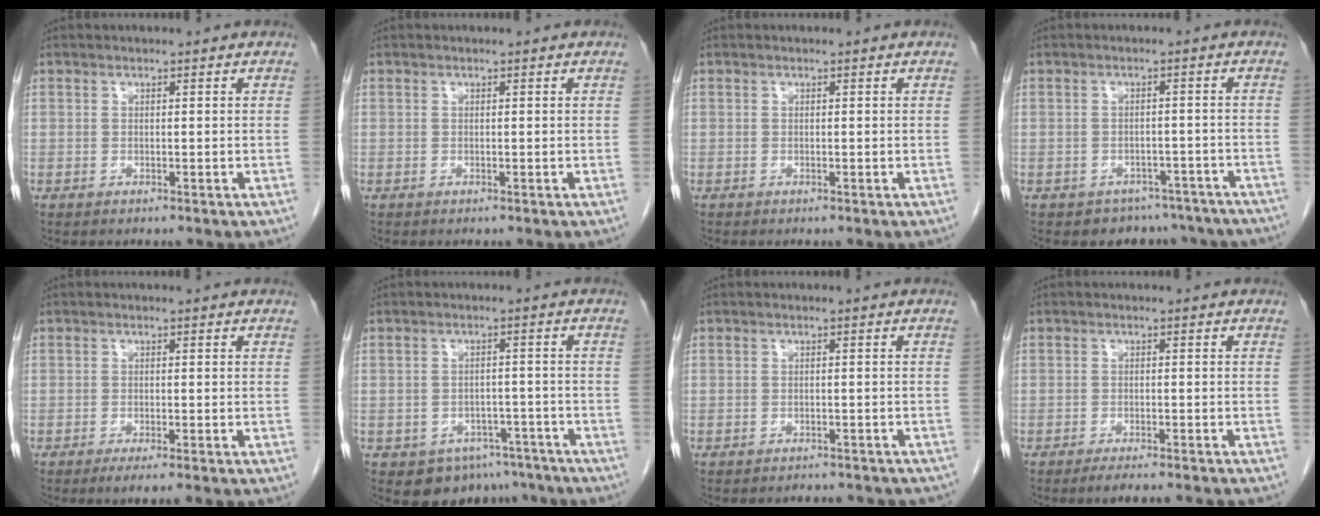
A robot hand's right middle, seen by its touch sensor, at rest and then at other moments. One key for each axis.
{"total": 0.0}
{"total": 0.0}
{"total": 9.4, "fx": -7.7, "fy": 5.2, "fz": 1.0, "tx": -0.002, "ty": 0.018, "tz": -0.077}
{"total": 3.0, "fx": -2.2, "fy": -0.3, "fz": 2.1, "tx": -0.025, "ty": -0.005, "tz": -0.031}
{"total": 7.8, "fx": -5.8, "fy": 5.0, "fz": 1.7, "tx": -0.008, "ty": 0.014, "tz": -0.071}
{"total": 6.8, "fx": -6.3, "fy": 2.1, "fz": 1.5, "tx": -0.011, "ty": -0.003, "tz": -0.064}
{"total": 7.7, "fx": -6.9, "fy": 0.5, "fz": 3.4, "tx": -0.036, "ty": -0.010, "tz": -0.093}